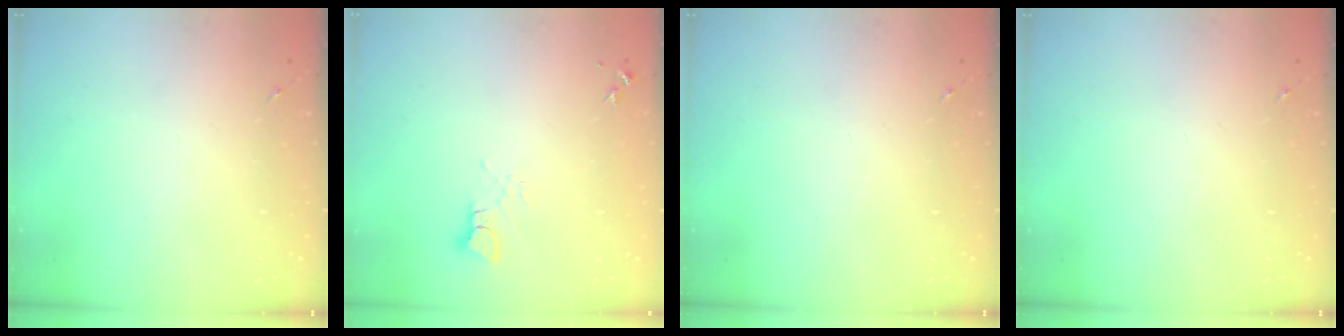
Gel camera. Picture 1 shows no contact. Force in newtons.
{"total": 3.3, "press": 3.3, "slide": 0.0}
{"total": 0.0}
{"total": 0.0}